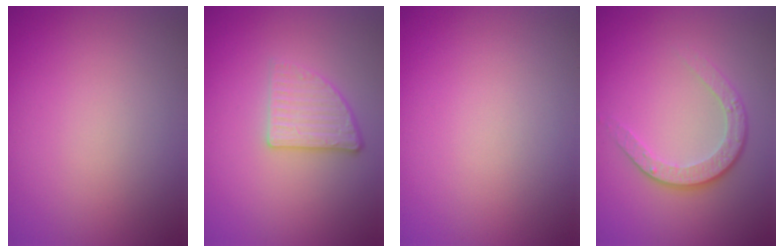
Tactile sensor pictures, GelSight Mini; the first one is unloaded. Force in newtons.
{"total": 2.6, "press": 2.3, "slide": 1.3}
{"total": 0.0}
{"total": 3.5, "press": 2.5, "slide": 2.5}